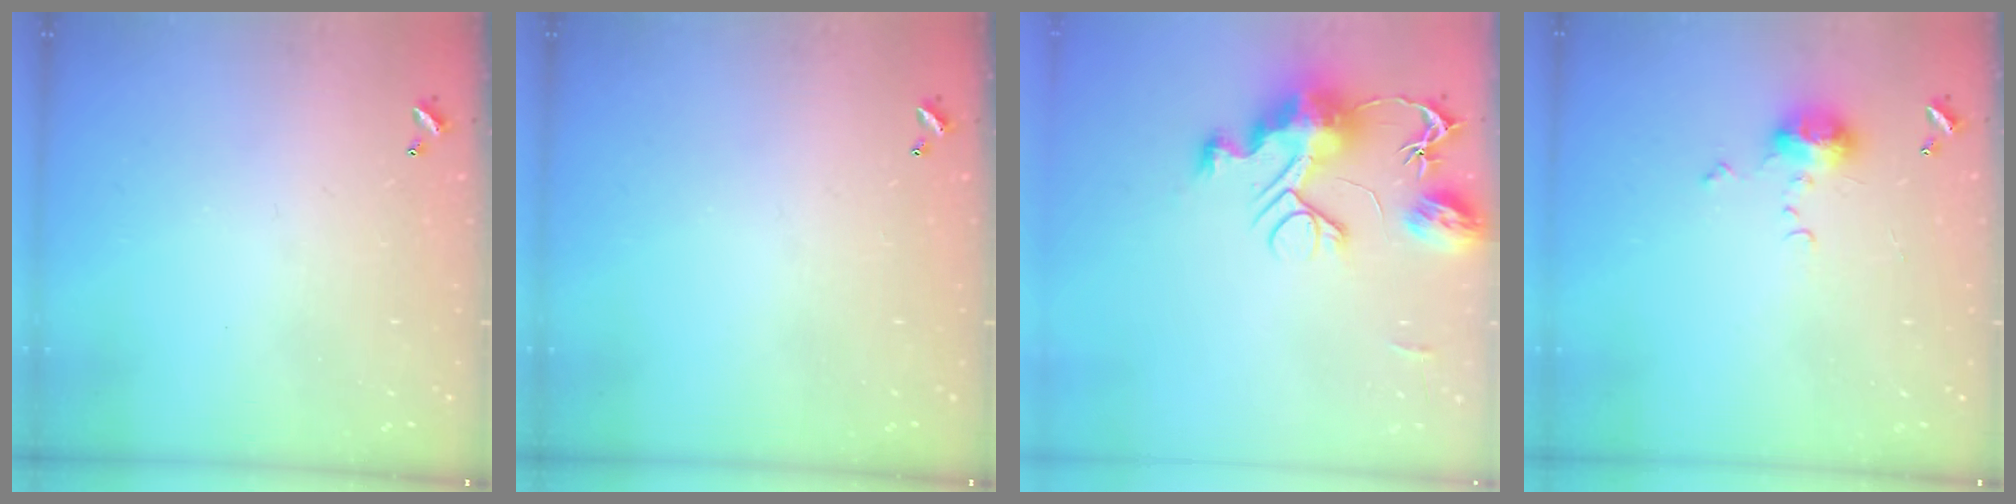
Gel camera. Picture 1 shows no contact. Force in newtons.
{"total": 0.0}
{"total": 13.2, "press": 13.2, "slide": 1.1}
{"total": 6.2, "press": 6.2, "slide": 0.7}